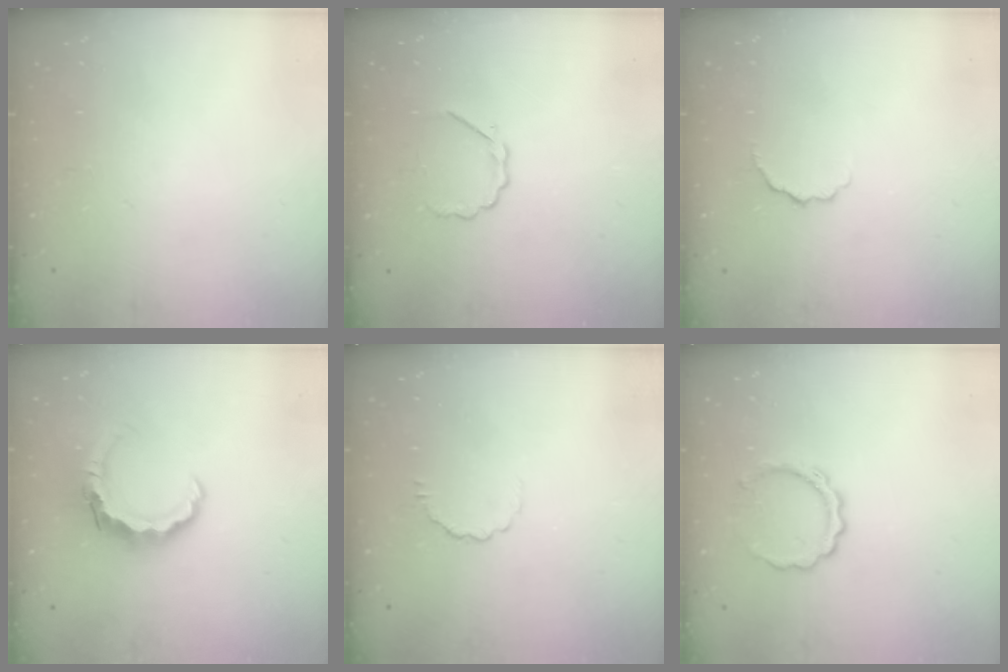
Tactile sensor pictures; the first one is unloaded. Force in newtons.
{"total": 3.5, "press": 3.3, "slide": 1.3}
{"total": 4.9, "press": 4.8, "slide": 1.3}
{"total": 7.8, "press": 7.7, "slide": 1.4}
{"total": 3.6, "press": 3.4, "slide": 1.1}
{"total": 7.5, "press": 7.4, "slide": 1.1}